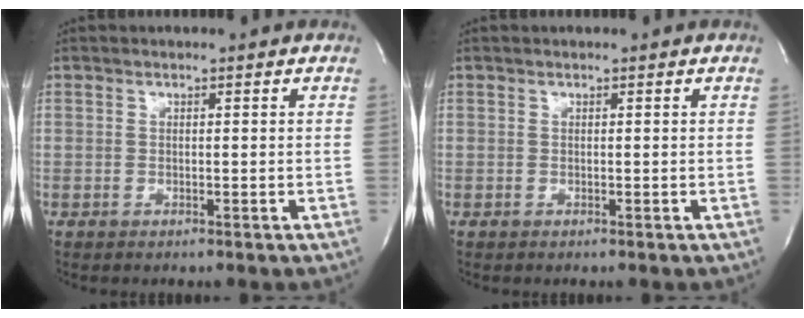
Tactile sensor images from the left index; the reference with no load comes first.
{"total": 0.0}